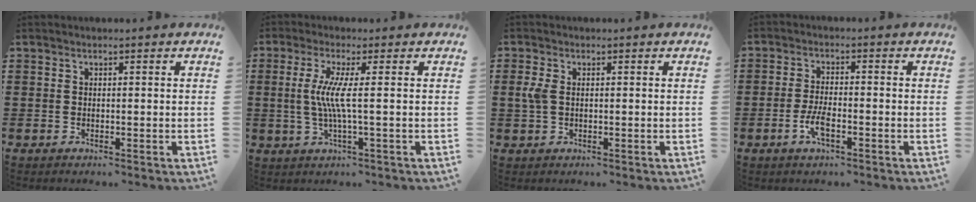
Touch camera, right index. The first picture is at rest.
{"total": 5.7, "force": [0.1, -0.4, 5.7], "torque": [-0.130, -0.018, -0.009]}
{"total": 2.7, "force": [0.2, 1.6, 2.2], "torque": [-0.069, -0.002, -0.004]}
{"total": 3.9, "force": [-1.7, 1.2, 3.3], "torque": [-0.077, -0.003, -0.036]}